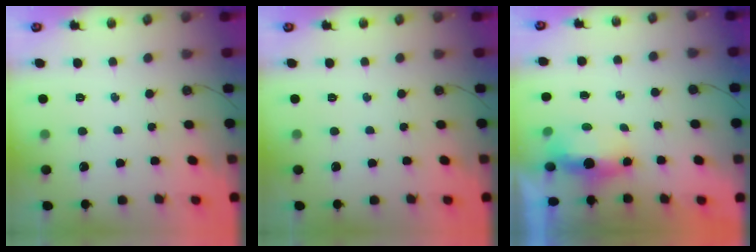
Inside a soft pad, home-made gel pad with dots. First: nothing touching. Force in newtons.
{"total": 0.0}
{"total": 5.6, "press": 5.6, "slide": 0.6}